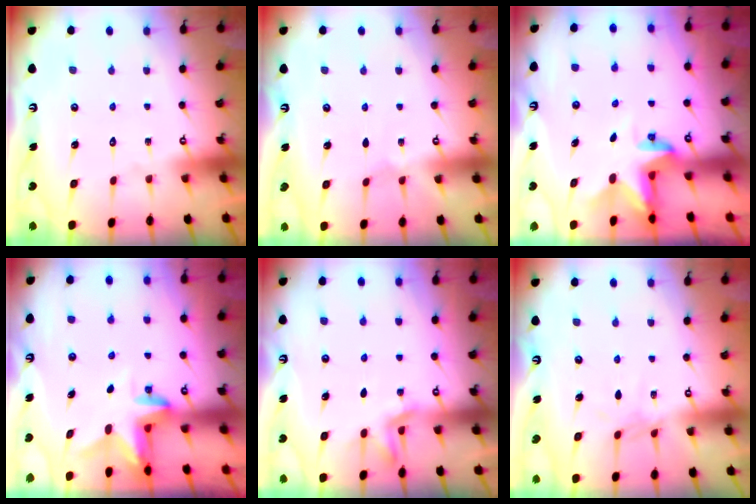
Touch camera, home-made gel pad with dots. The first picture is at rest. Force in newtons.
{"total": 0.6, "press": 0.6, "slide": 0.2}
{"total": 3.0, "press": 3.0, "slide": 0.3}
{"total": 3.0, "press": 3.0, "slide": 0.3}
{"total": 2.0, "press": 1.6, "slide": 1.1}
{"total": 5.7, "press": 5.7, "slide": 0.6}